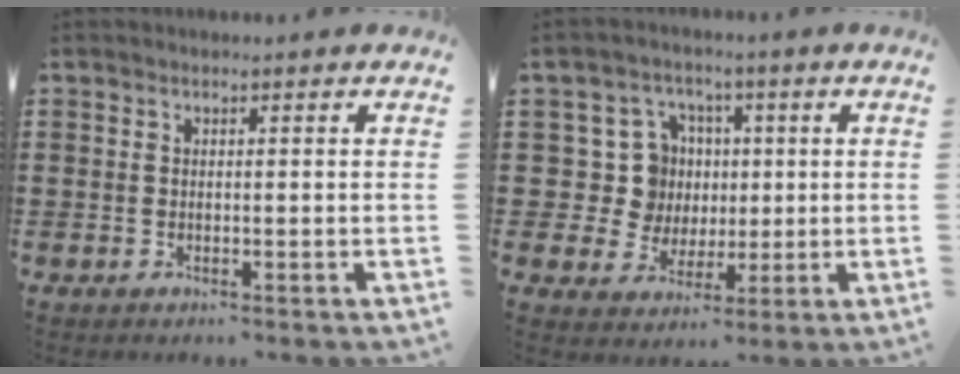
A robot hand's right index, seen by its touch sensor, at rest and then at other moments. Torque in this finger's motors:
{"motor_torque": [-0.41, 0.42, 0.00, 0.00]}